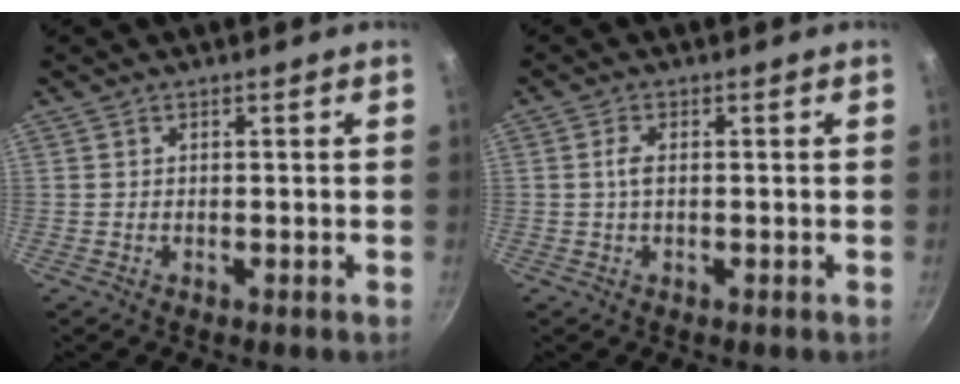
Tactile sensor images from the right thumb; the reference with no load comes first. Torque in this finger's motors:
{"motor_torque": [-0.56, 0.44, 0.20, -0.39, 0.07]}